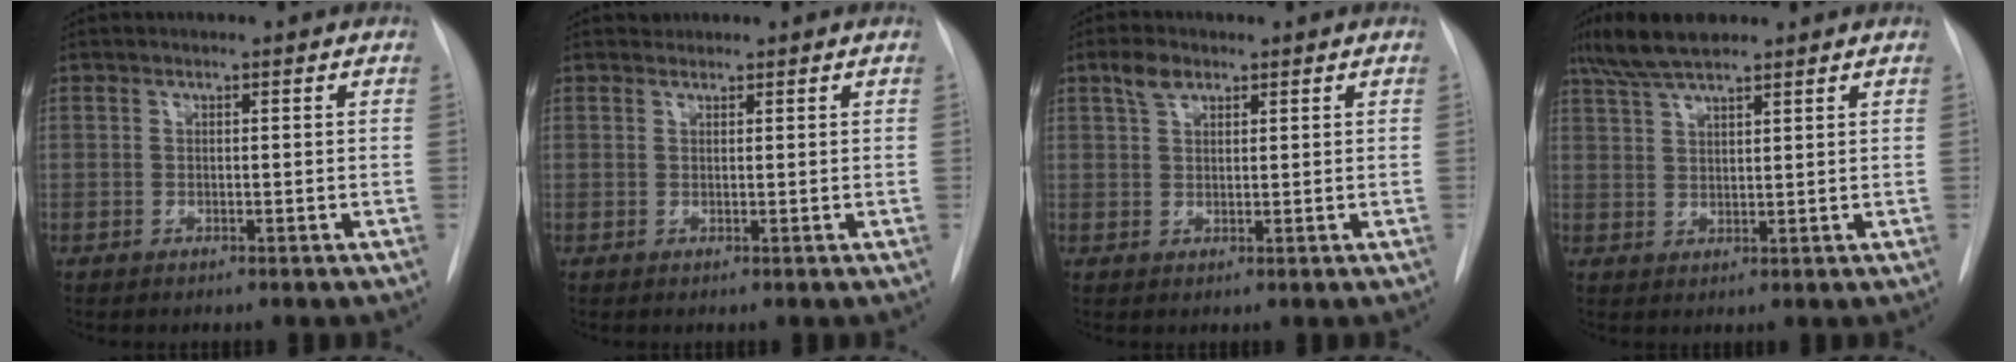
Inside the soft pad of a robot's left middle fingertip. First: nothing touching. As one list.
[{"total": 0.8, "force": [0.7, 0.4, -0.2], "torque": [0.003, 0.001, 0.009]}, {"total": 2.9, "force": [1.8, 1.6, 1.7], "torque": [-0.037, 0.009, 0.039]}, {"total": 7.1, "force": [5.6, 1.4, 4.2], "torque": [-0.087, 0.018, 0.104]}]